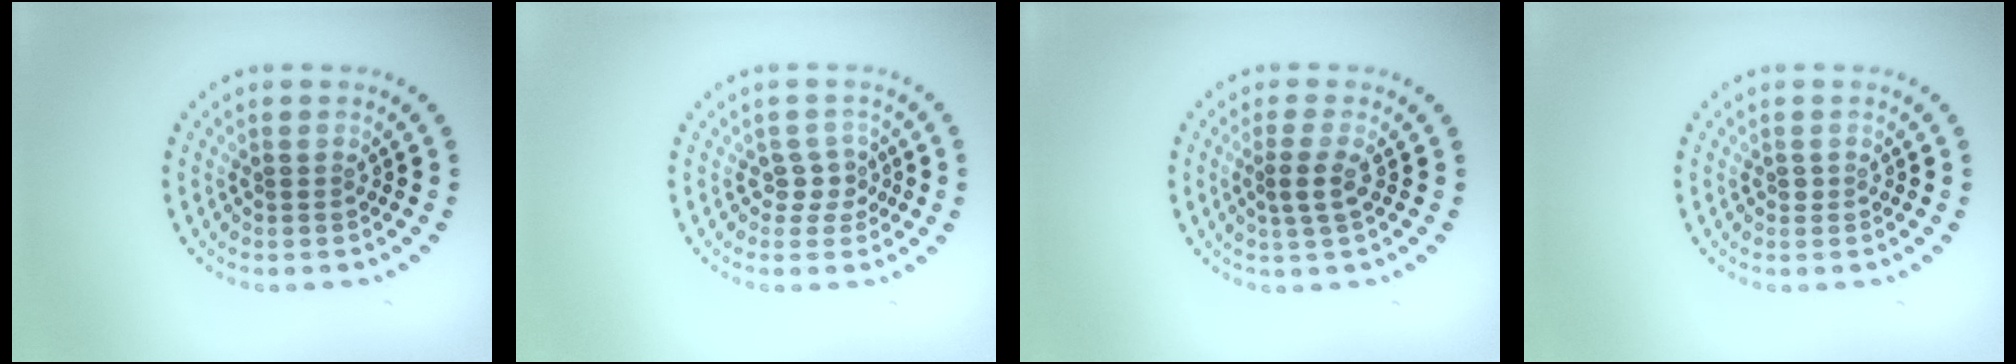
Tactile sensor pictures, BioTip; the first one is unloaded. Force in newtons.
{"total": 1.8, "press": 1.4, "slide": 1.1}
{"total": 1.8, "press": 1.5, "slide": 1.0}
{"total": 0.5, "press": 0.3, "slide": 0.4}